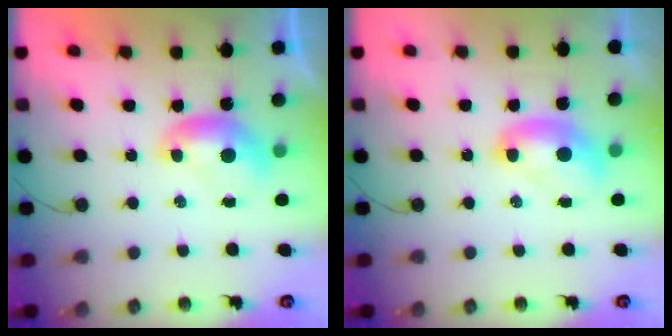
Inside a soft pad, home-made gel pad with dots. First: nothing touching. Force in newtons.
{"total": 2.0, "press": 2.0, "slide": 0.2}